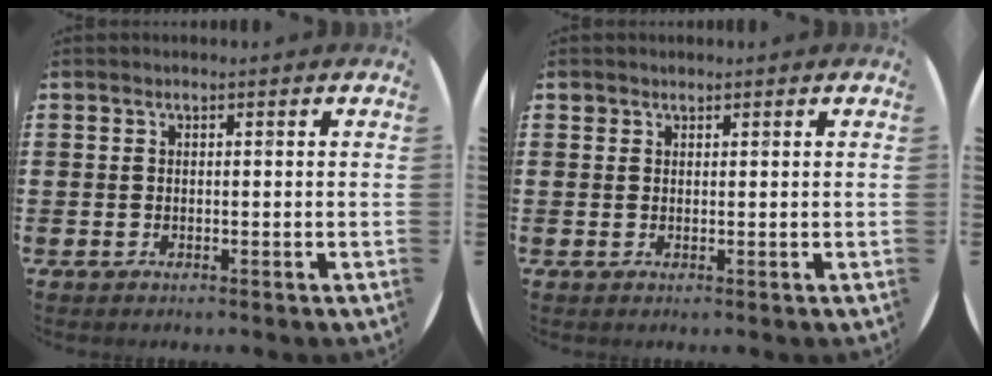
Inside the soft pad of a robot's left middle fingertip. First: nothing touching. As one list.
[{"total": 0.7, "force": [0.6, 0.3, -0.1], "torque": [0.010, 0.001, 0.010]}]